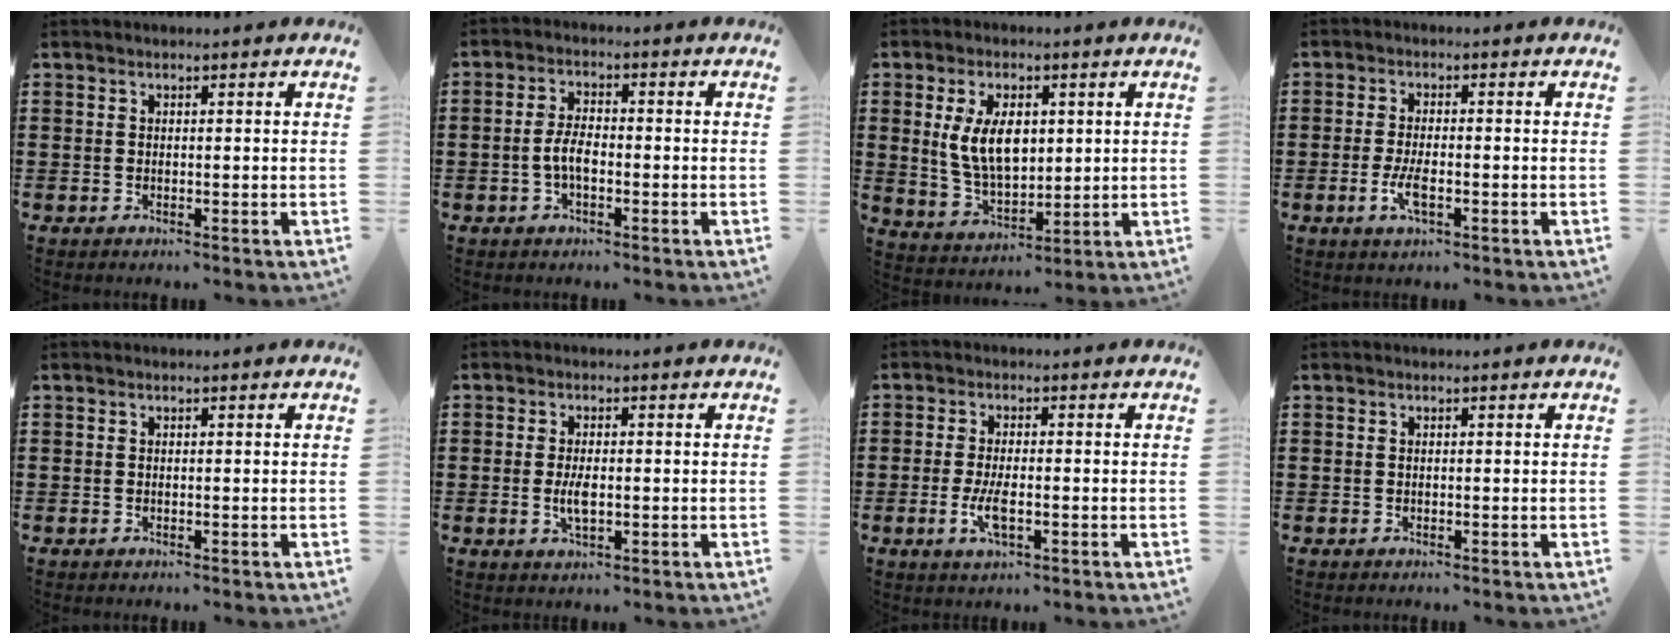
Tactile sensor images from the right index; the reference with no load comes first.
{"total": 4.0, "force": [-1.1, 1.7, 3.4], "torque": [-0.083, -0.001, -0.026]}
{"total": 8.8, "force": [1.7, 5.0, 7.1], "torque": [-0.150, 0.007, 0.026]}
{"total": 3.9, "force": [-1.4, 1.2, 3.4], "torque": [-0.077, -0.004, -0.030]}
{"total": 0.0}
{"total": 3.4, "force": [-0.4, 1.3, 3.1], "torque": [-0.063, -0.002, -0.009]}
{"total": 4.3, "force": [-1.3, 1.4, 3.8], "torque": [-0.084, -0.004, -0.027]}
{"total": 0.0}